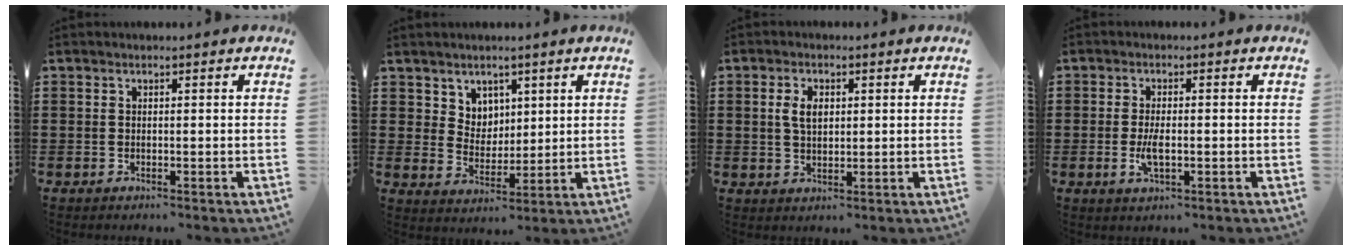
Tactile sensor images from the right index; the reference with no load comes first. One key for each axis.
{"total": 4.9, "fx": 3.3, "fy": 3.7, "fz": 0.2, "tx": -0.026, "ty": 0.003, "tz": 0.061}
{"total": 3.8, "fx": 0.7, "fy": 2.2, "fz": 3.0, "tx": -0.064, "ty": 0.011, "tz": 0.011}
{"total": 3.6, "fx": -0.7, "fy": 1.2, "fz": 3.3, "tx": -0.067, "ty": -0.005, "tz": -0.012}